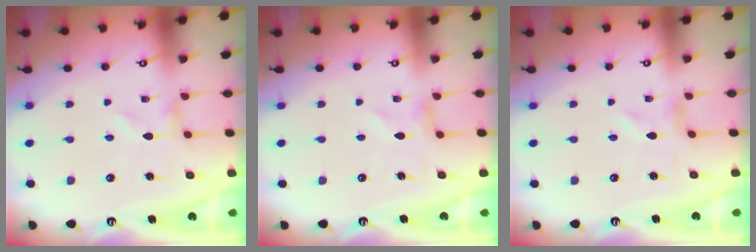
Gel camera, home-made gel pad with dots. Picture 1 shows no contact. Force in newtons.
{"total": 0.0}
{"total": 0.0}